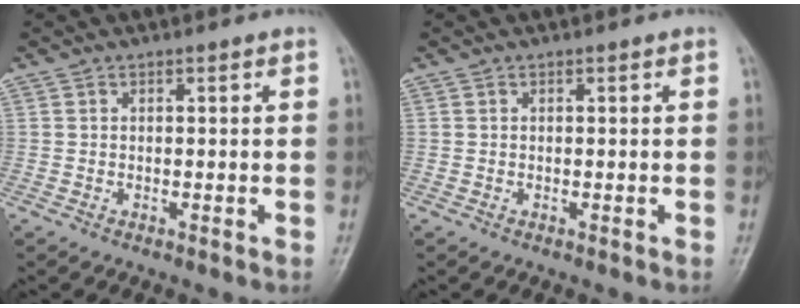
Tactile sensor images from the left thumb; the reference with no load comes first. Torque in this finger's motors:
{"motor_torque": [0.00, 0.00, 0.00, 0.00, 0.00]}